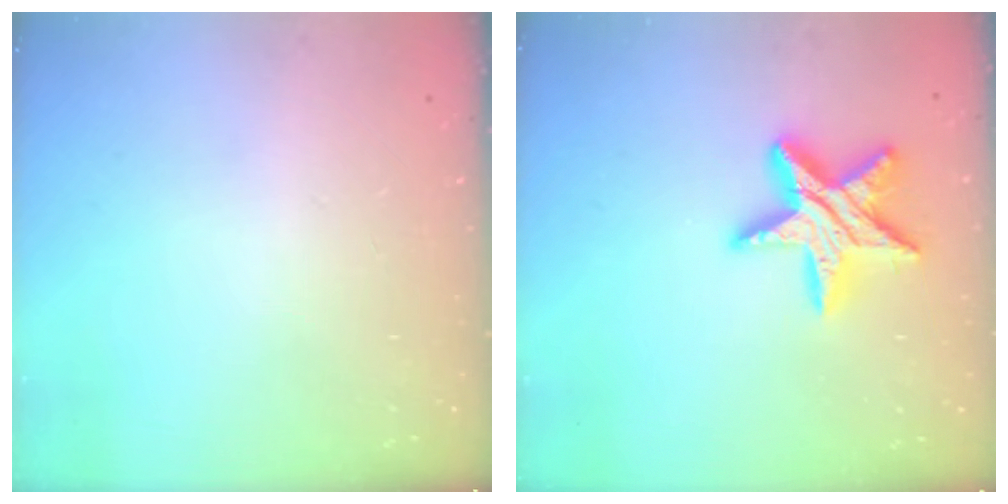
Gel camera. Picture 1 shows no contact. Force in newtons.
{"total": 15.6, "press": 15.5, "slide": 1.0}